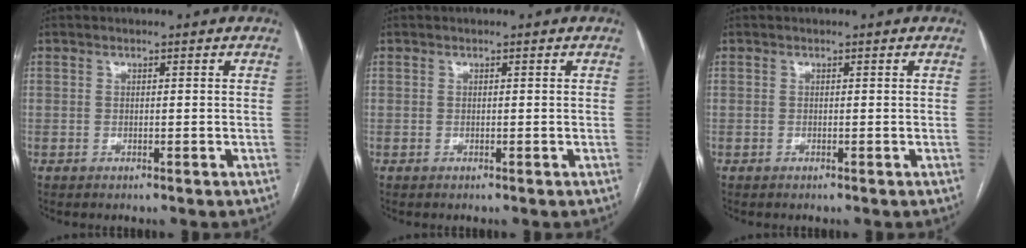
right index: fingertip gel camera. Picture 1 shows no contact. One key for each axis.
{"total": 0.0}
{"total": 0.0}